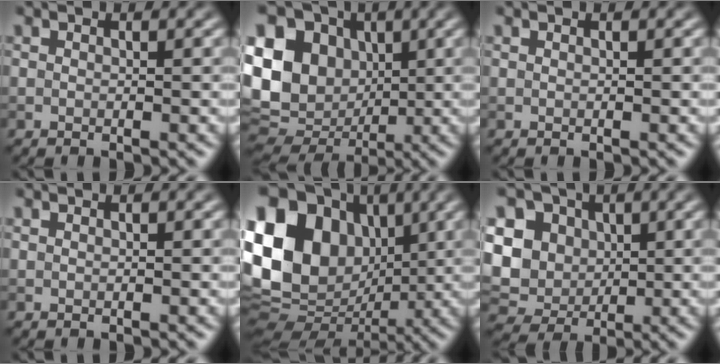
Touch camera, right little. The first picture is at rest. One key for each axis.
{"total": 15.2, "fx": 1.3, "fy": 12.6, "fz": 8.4, "tx": -0.188, "ty": 0.004, "tz": 0.018}
{"total": 0.0}
{"total": 0.0}
{"total": 15.4, "fx": 2.6, "fy": 12.0, "fz": 9.2, "tx": -0.203, "ty": 0.022, "tz": 0.045}
{"total": 10.2, "fx": 1.7, "fy": 8.8, "fz": 5.0, "tx": -0.120, "ty": 0.020, "tz": 0.011}